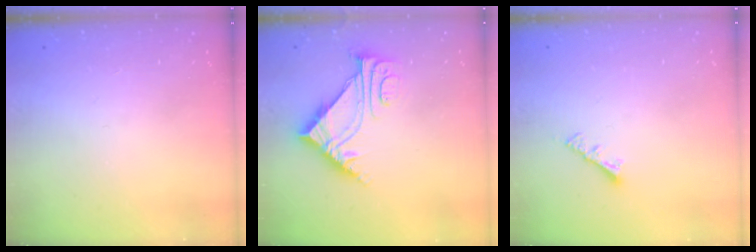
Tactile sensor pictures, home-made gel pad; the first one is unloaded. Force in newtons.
{"total": 8.0, "press": 8.0, "slide": 0.8}
{"total": 3.7, "press": 3.7, "slide": 0.5}